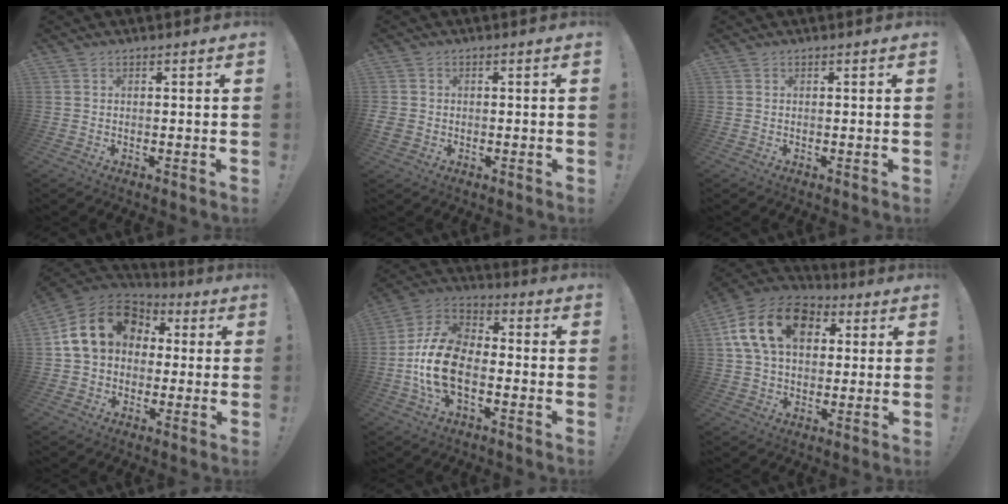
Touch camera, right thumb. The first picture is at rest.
{"total": 2.5, "force": [-0.5, 2.2, 1.1], "torque": [-0.025, 0.002, -0.008]}
{"total": 0.0}
{"total": 17.3, "force": [4.2, 13.3, 10.3], "torque": [-0.167, 0.000, 0.081]}
{"total": 16.8, "force": [-4.5, 10.3, 12.4], "torque": [-0.242, 0.032, -0.072]}
{"total": 18.3, "force": [5.5, 12.4, 12.2], "torque": [-0.210, 0.000, 0.101]}